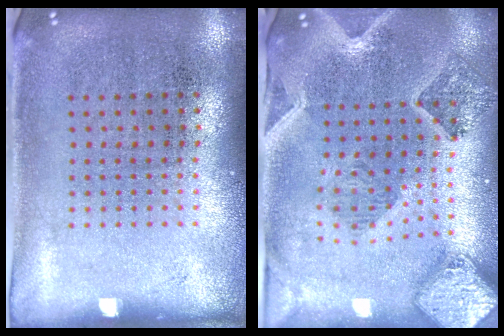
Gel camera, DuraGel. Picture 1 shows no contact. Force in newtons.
{"total": 2.1, "press": 1.9, "slide": 0.7}